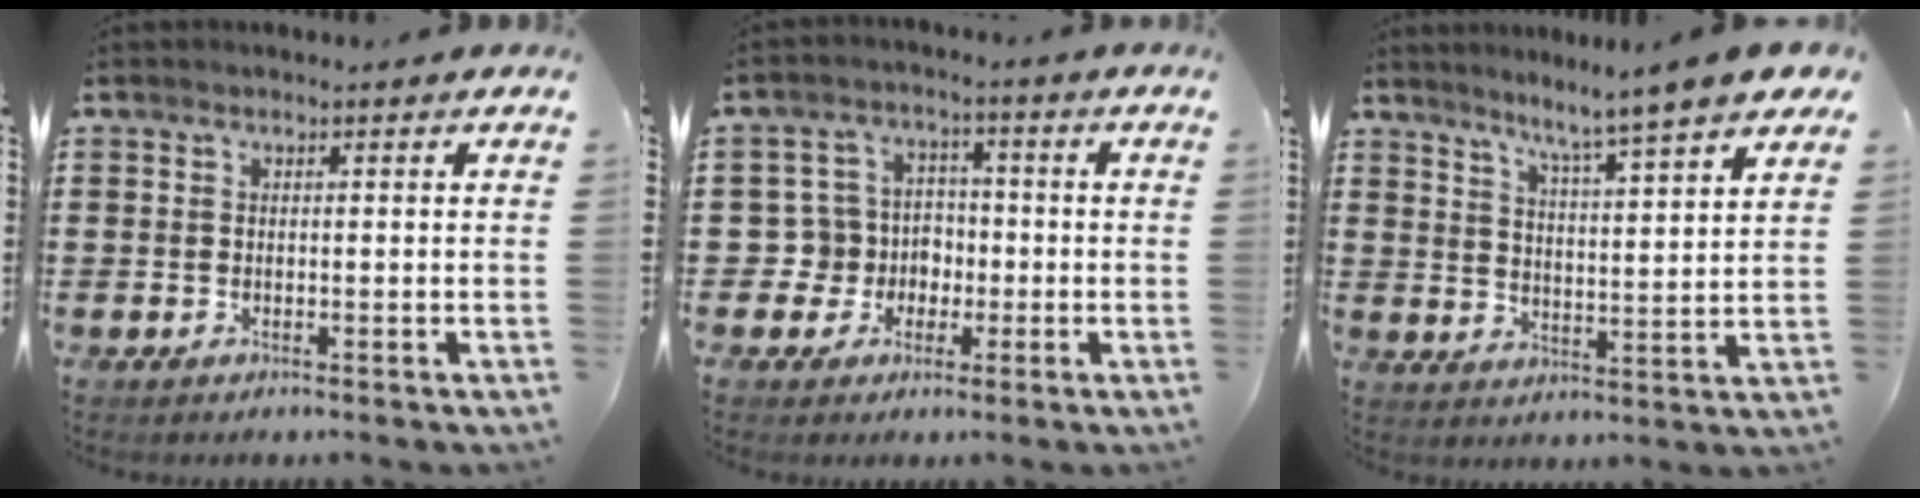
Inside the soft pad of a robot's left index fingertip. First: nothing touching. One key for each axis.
{"total": 5.7, "fx": -0.9, "fy": 5.5, "fz": 1.1, "tx": -0.050, "ty": 0.008, "tz": -0.017}
{"total": 5.6, "fx": 4.8, "fy": -1.5, "fz": 2.4, "tx": -0.069, "ty": -0.042, "tz": 0.072}